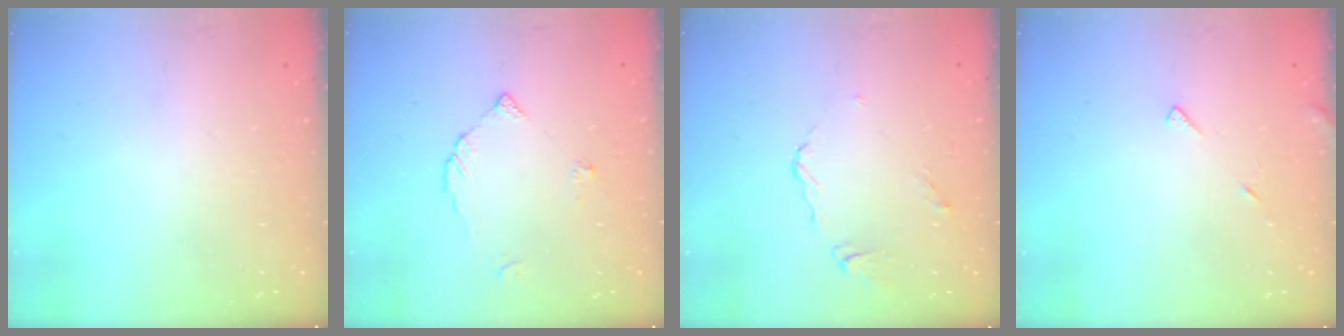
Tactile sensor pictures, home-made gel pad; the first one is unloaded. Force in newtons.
{"total": 3.0, "press": 3.0, "slide": 0.3}
{"total": 5.4, "press": 5.4, "slide": 0.4}
{"total": 5.7, "press": 5.7, "slide": 0.6}